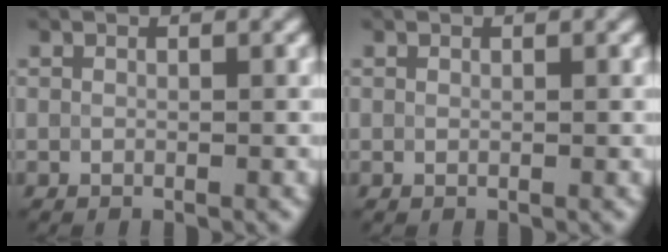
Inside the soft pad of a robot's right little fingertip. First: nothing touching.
{"total": 0.0}